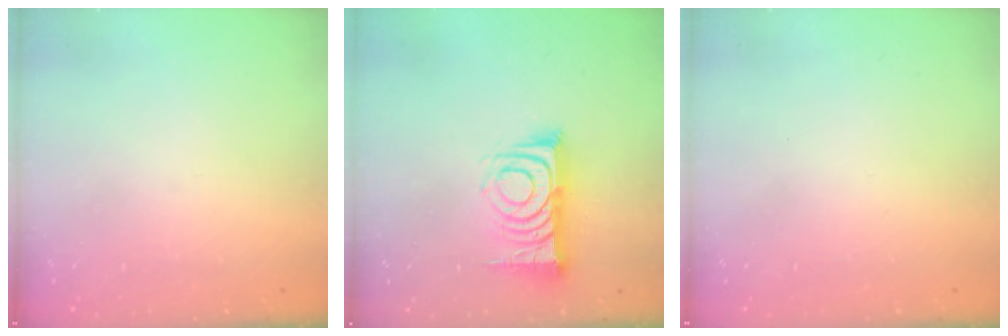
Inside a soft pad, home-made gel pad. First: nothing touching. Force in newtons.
{"total": 12.7, "press": 12.6, "slide": 0.9}
{"total": 1.8, "press": 1.8, "slide": 0.2}